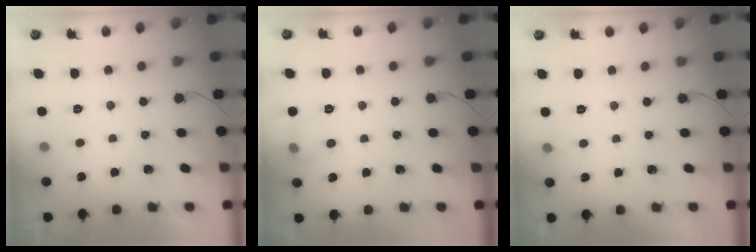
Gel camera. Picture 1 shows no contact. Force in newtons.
{"total": 5.9, "press": 5.6, "slide": 1.9}
{"total": 2.3, "press": 2.1, "slide": 0.9}